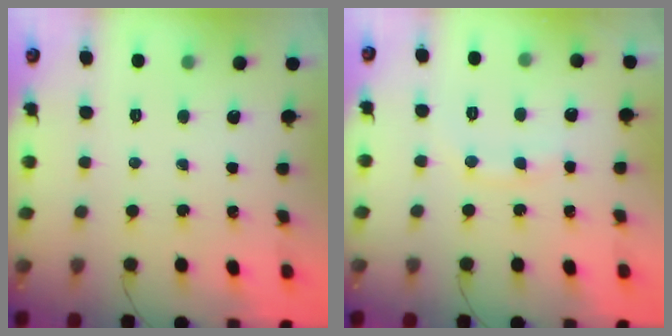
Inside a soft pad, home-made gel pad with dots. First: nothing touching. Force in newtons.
{"total": 8.4, "press": 8.3, "slide": 1.6}